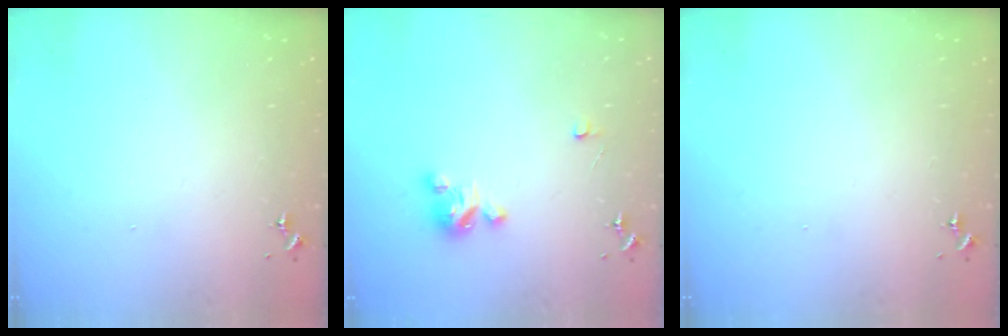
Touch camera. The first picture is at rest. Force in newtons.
{"total": 5.2, "press": 5.2, "slide": 0.4}
{"total": 0.0}